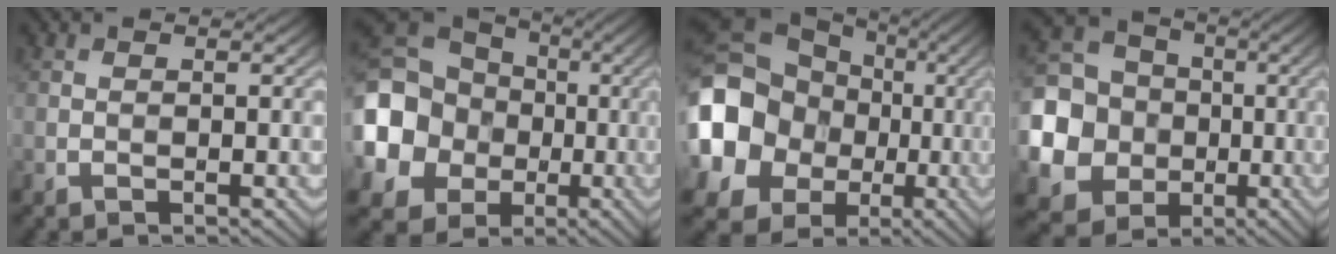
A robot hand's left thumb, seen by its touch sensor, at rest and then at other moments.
{"total": 19.3, "force": [-2.6, 17.0, 8.7], "torque": [-0.265, -0.020, -0.086]}
{"total": 21.1, "force": [-1.5, 18.6, 10.0], "torque": [-0.270, -0.010, -0.061]}
{"total": 15.4, "force": [-2.3, 14.1, 5.8], "torque": [-0.215, -0.025, -0.065]}